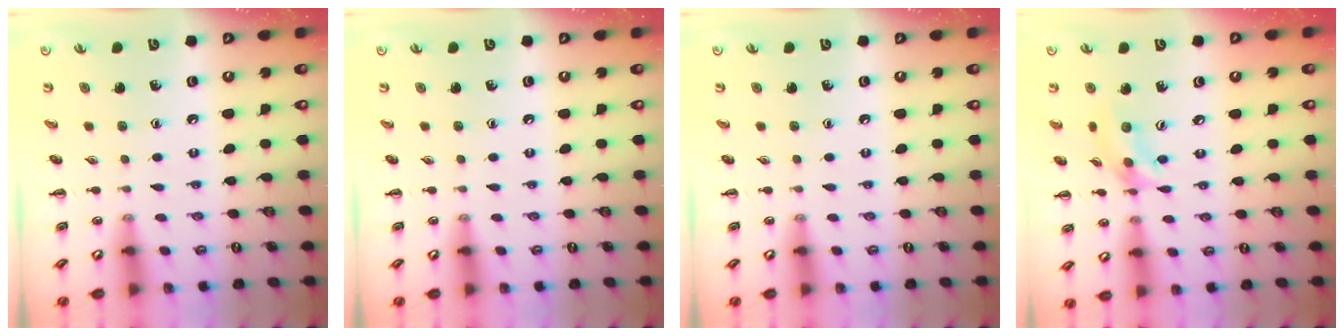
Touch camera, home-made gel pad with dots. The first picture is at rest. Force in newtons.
{"total": 0.0}
{"total": 0.0}
{"total": 8.8, "press": 8.7, "slide": 1.4}